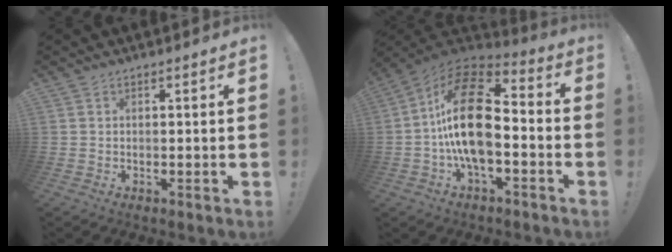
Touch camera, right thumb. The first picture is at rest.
{"total": 22.3, "force": [-0.8, 11.6, 19.0], "torque": [-0.372, 0.017, -0.013]}